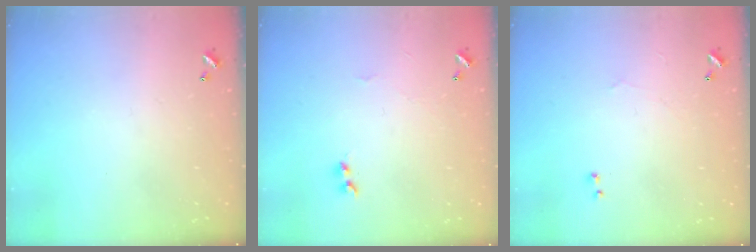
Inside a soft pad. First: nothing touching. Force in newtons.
{"total": 2.0, "press": 1.9, "slide": 0.6}
{"total": 1.0, "press": 0.5, "slide": 0.8}